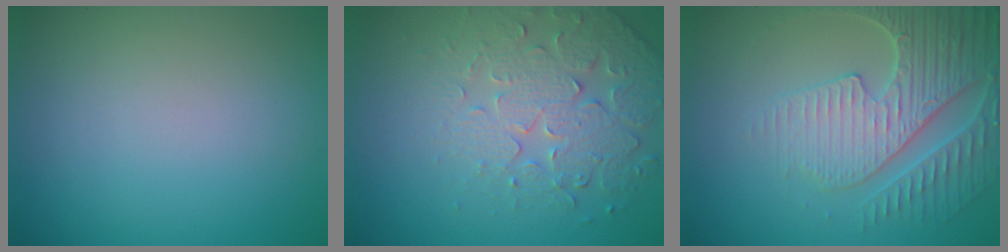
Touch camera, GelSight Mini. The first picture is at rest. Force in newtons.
{"total": 4.2, "press": 4.0, "slide": 1.2}
{"total": 5.3, "press": 4.8, "slide": 2.3}